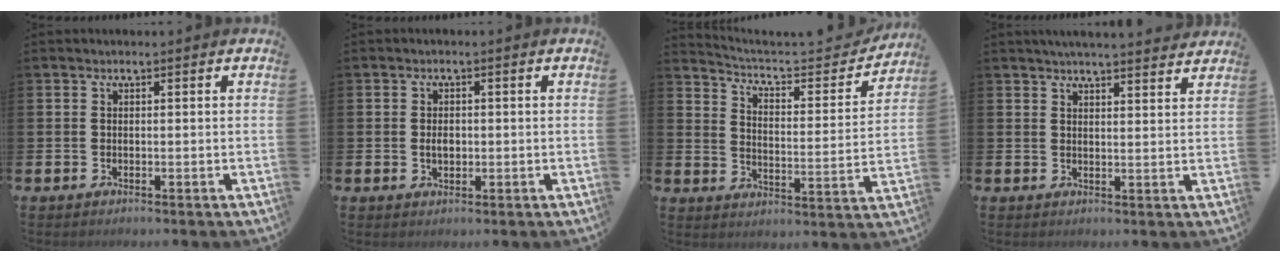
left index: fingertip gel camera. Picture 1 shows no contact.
{"total": 1.9, "force": [0.0, 1.3, 1.5], "torque": [-0.010, -0.001, -0.006]}
{"total": 5.3, "force": [4.9, 0.9, 1.5], "torque": [-0.051, -0.042, 0.076]}
{"total": 4.1, "force": [4.0, -0.1, 0.7], "torque": [-0.023, -0.017, 0.073]}